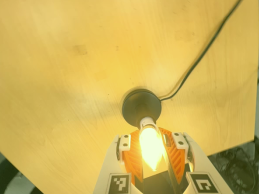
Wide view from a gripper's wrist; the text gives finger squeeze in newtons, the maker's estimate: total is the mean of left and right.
{"total": 14.3, "left": 13.8, "right": 14.8}